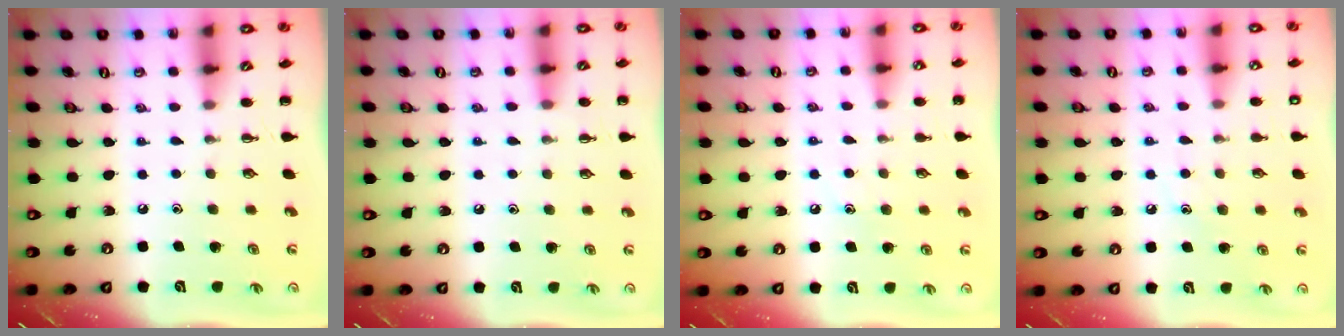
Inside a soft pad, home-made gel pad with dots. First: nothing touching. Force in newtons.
{"total": 6.7, "press": 6.3, "slide": 2.3}
{"total": 7.3, "press": 7.1, "slide": 1.6}
{"total": 8.8, "press": 8.7, "slide": 1.6}